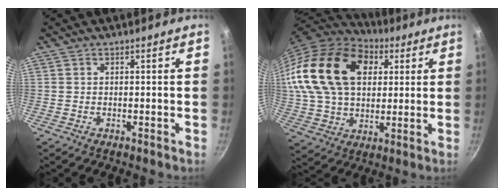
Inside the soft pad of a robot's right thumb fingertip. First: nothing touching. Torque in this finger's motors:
{"motor_torque": [0.26, 4.75, 2.15, -0.18, 0.47]}